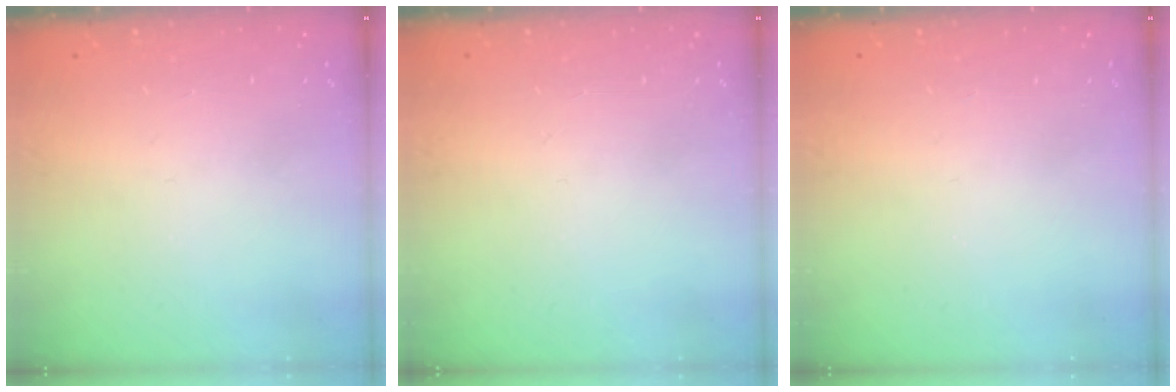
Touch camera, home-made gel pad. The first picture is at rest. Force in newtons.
{"total": 0.0}
{"total": 0.0}